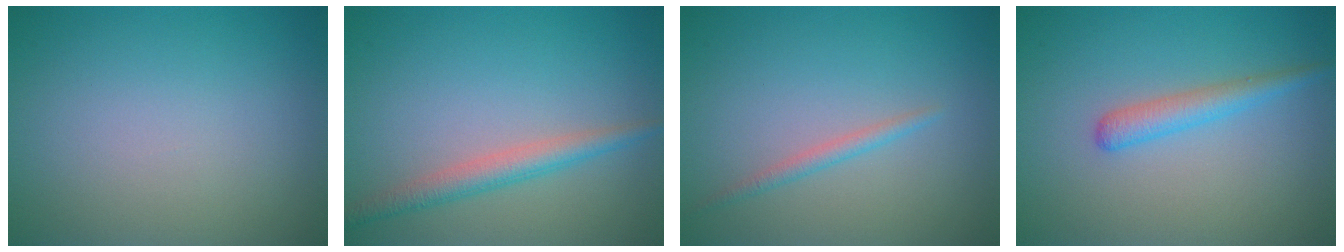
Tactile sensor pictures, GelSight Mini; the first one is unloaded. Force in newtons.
{"total": 2.6, "press": 2.6, "slide": 0.0}
{"total": 1.2, "press": 1.2, "slide": 0.0}
{"total": 2.2, "press": 2.2, "slide": 0.1}